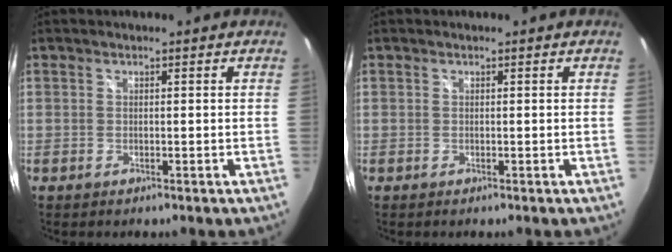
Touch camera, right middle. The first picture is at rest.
{"total": 0.0}